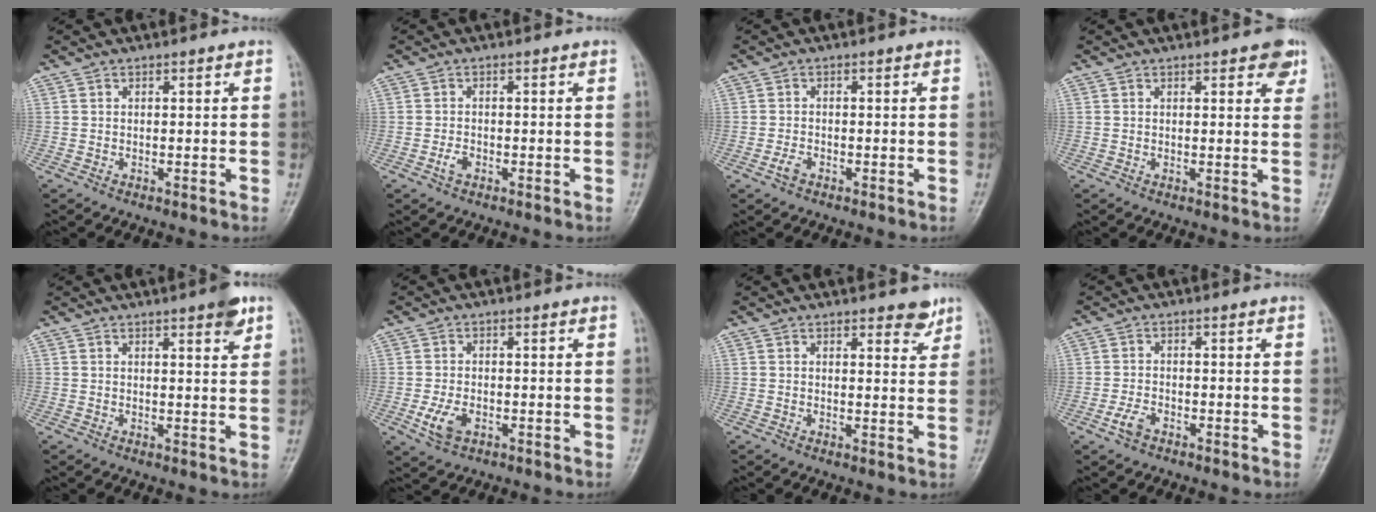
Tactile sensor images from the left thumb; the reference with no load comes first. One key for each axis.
{"total": 1.7, "fx": -0.9, "fy": 1.0, "fz": 1.1, "tx": -0.024, "ty": 0.005, "tz": -0.018}
{"total": 1.7, "fx": -1.0, "fy": 0.9, "fz": 1.0, "tx": -0.025, "ty": 0.003, "tz": -0.021}
{"total": 4.4, "fx": 2.4, "fy": 1.7, "fz": 3.3, "tx": -0.025, "ty": -0.007, "tz": 0.022}
{"total": 4.0, "fx": 2.4, "fy": 0.9, "fz": 3.1, "tx": -0.034, "ty": -0.012, "tz": 0.029}
{"total": 4.5, "fx": -1.5, "fy": 2.7, "fz": 3.2, "tx": -0.068, "ty": 0.000, "tz": -0.026}
{"total": 3.4, "fx": 2.5, "fy": 1.2, "fz": 1.9, "tx": -0.007, "ty": -0.017, "tz": 0.032}
{"total": 2.8, "fx": -1.6, "fy": 1.5, "fz": 1.7, "tx": -0.037, "ty": 0.008, "tz": -0.031}